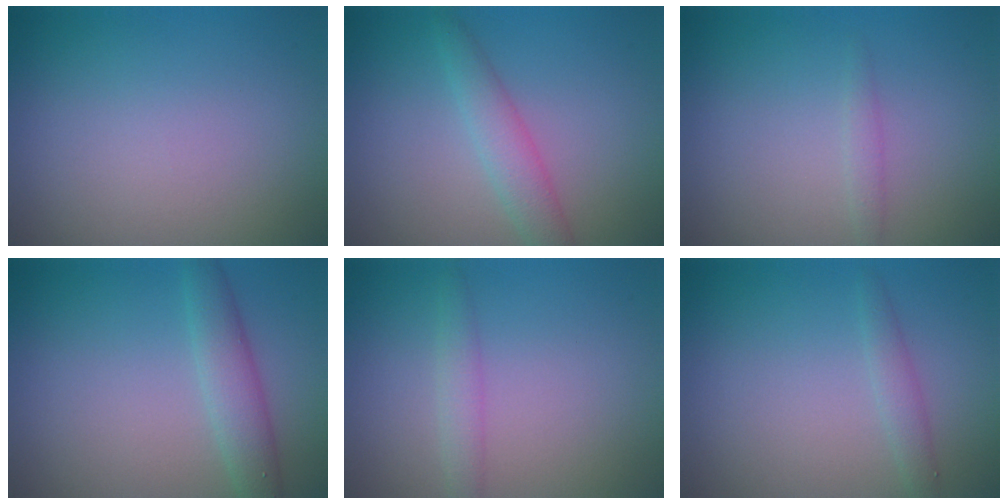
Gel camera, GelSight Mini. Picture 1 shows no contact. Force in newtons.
{"total": 2.6, "press": 2.6, "slide": 0.1}
{"total": 0.8, "press": 0.8, "slide": 0.1}
{"total": 3.1, "press": 3.1, "slide": 0.2}
{"total": 1.6, "press": 1.6, "slide": 0.1}
{"total": 1.4, "press": 1.4, "slide": 0.1}